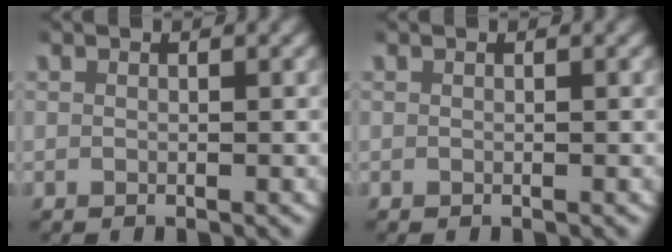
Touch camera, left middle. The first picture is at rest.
{"total": 0.0}